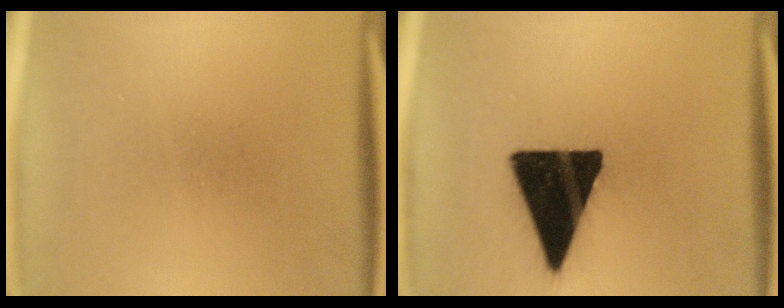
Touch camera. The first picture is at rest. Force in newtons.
{"total": 19.9}